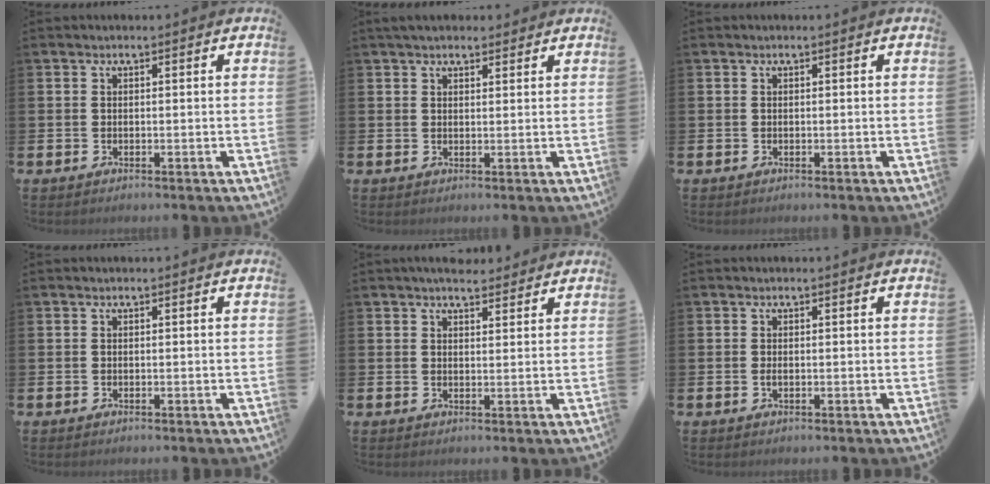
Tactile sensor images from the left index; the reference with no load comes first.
{"total": 3.0, "force": [2.7, 1.1, 0.7], "torque": [-0.009, -0.005, 0.048]}
{"total": 0.0}
{"total": 0.0}
{"total": 4.1, "force": [3.8, 1.2, 0.8], "torque": [-0.013, -0.015, 0.069]}
{"total": 0.6, "force": [0.0, 0.3, 0.6], "torque": [-0.009, 0.001, -0.001]}